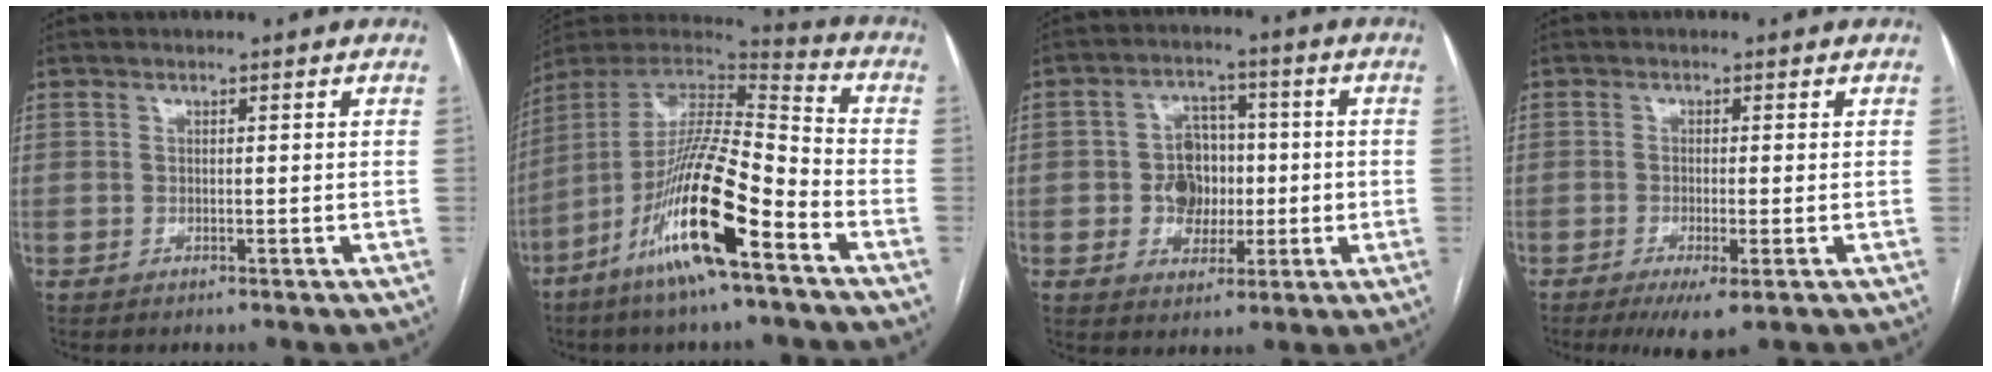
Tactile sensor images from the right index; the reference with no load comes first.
{"total": 19.1, "force": [-9.7, 2.0, 16.3], "torque": [-0.332, -0.029, -0.182]}
{"total": 7.4, "force": [-0.6, 6.1, 4.1], "torque": [-0.069, 0.024, -0.005]}
{"total": 4.5, "force": [-2.3, 0.5, 3.8], "torque": [-0.064, -0.013, -0.035]}